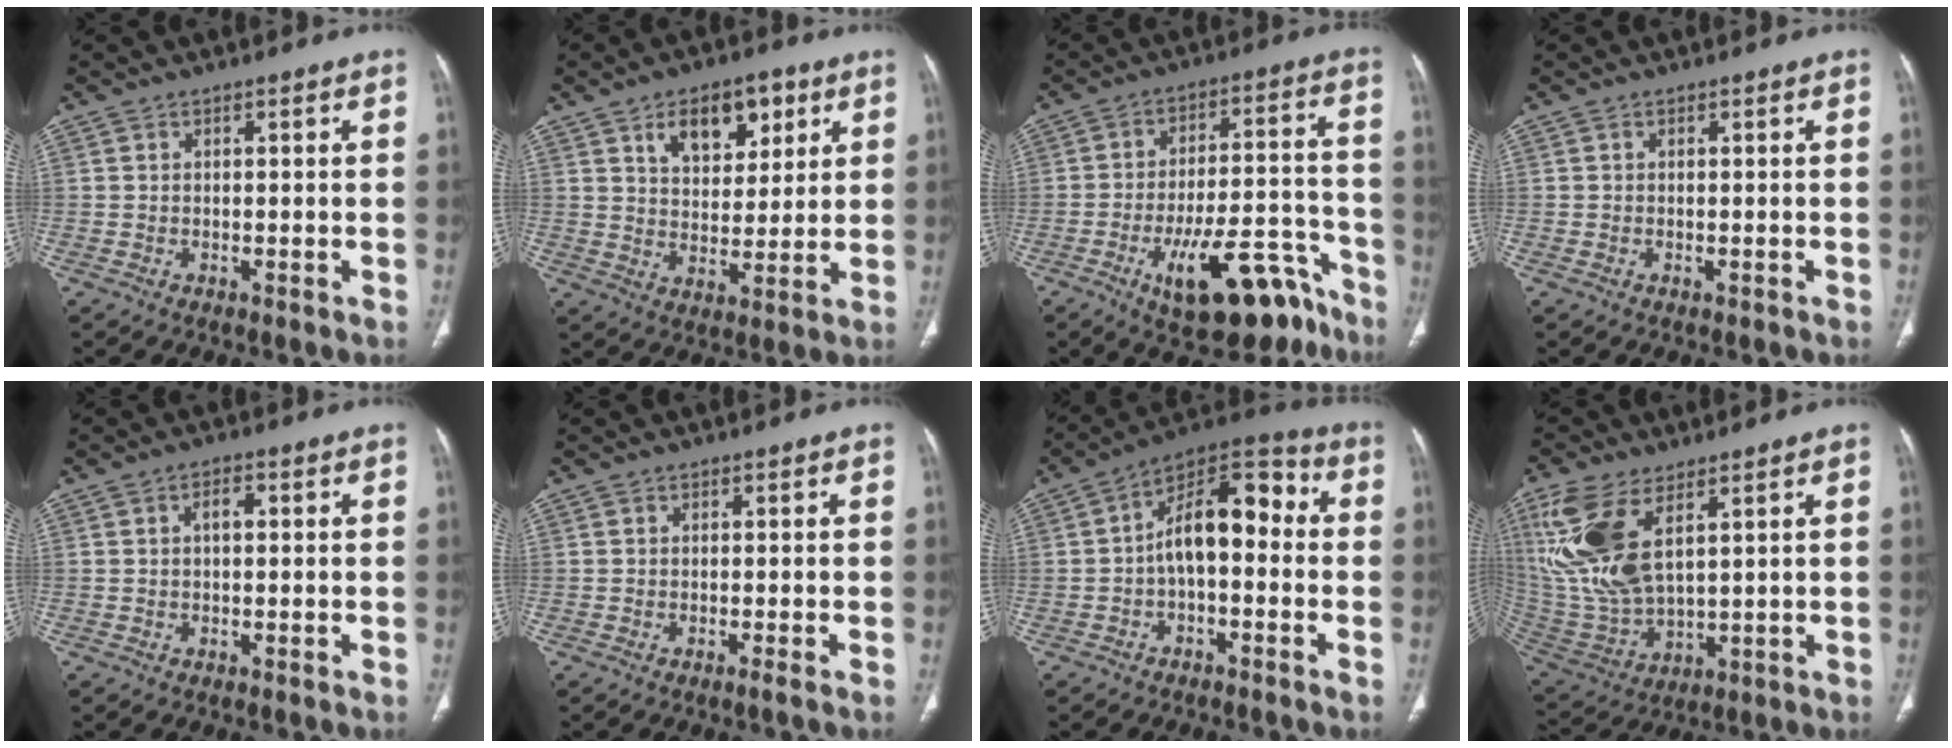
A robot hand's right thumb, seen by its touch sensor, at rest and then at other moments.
{"total": 11.3, "force": [5.5, 6.6, 7.3], "torque": [-0.073, -0.024, 0.090]}
{"total": 18.9, "force": [-11.4, 7.1, 13.3], "torque": [-0.154, 0.085, -0.167]}
{"total": 0.5, "force": [-0.2, 0.4, 0.2], "torque": [-0.007, 0.007, 0.002]}
{"total": 2.2, "force": [0.4, 1.2, 1.8], "torque": [-0.027, 0.010, 0.006]}
{"total": 0.6, "force": [-0.4, -0.2, 0.4], "torque": [-0.007, -0.001, -0.008]}
{"total": 13.1, "force": [-0.4, 7.0, 11.0], "torque": [-0.145, 0.050, -0.021]}
{"total": 16.6, "force": [6.8, 7.8, 13.0], "torque": [-0.287, -0.021, 0.150]}